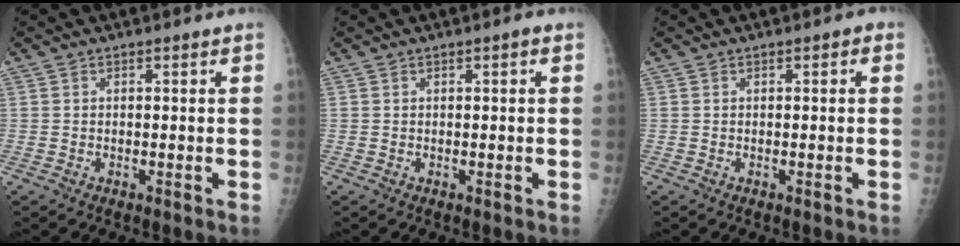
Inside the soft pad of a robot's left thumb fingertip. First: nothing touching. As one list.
[{"total": 0.8, "force": [0.2, 0.1, 0.7], "torque": [-0.013, 0.002, 0.001]}, {"total": 0.8, "force": [0.2, 0.4, 0.7], "torque": [-0.006, 0.002, -0.001]}]